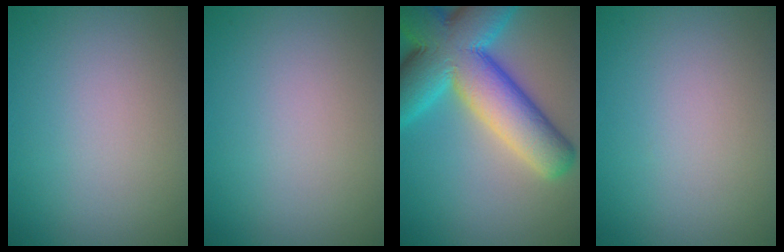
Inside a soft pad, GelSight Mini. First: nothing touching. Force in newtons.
{"total": 0.0}
{"total": 13.8, "press": 13.8, "slide": 0.6}
{"total": 0.0}